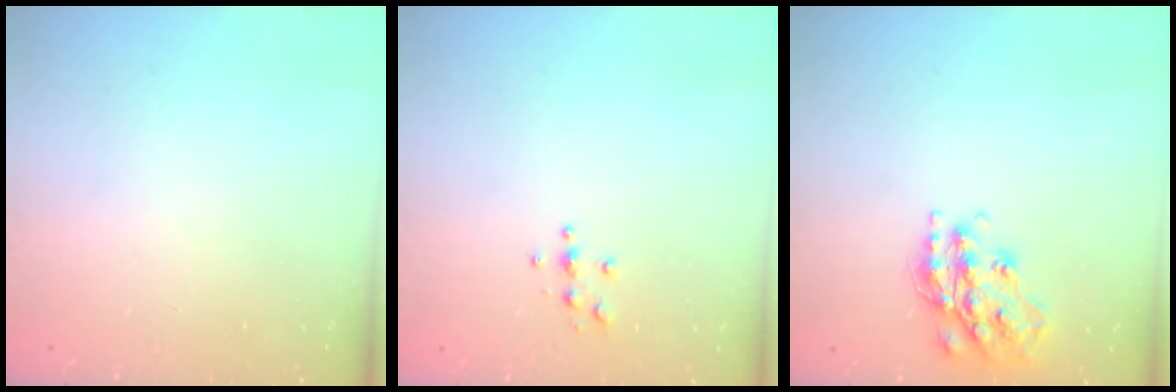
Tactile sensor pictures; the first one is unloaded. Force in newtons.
{"total": 4.0, "press": 3.9, "slide": 0.4}
{"total": 16.9, "press": 16.9, "slide": 1.2}